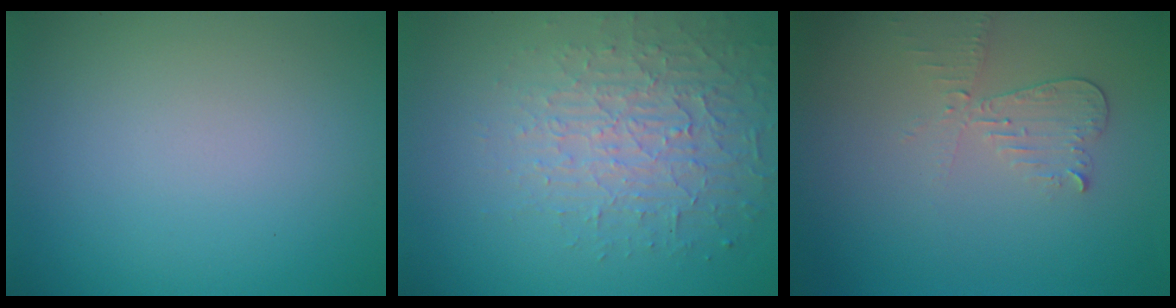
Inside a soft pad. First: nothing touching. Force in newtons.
{"total": 3.7, "press": 3.3, "slide": 1.6}
{"total": 2.1, "press": 2.1, "slide": 0.1}